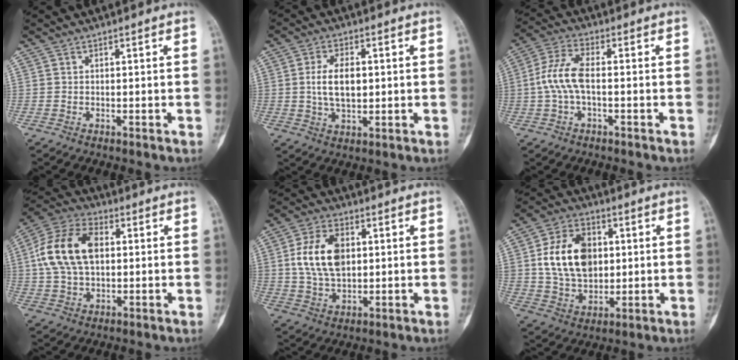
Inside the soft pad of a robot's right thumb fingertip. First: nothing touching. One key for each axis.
{"total": 7.8, "fx": 0.7, "fy": 4.2, "fz": 6.5, "tx": -0.115, "ty": -0.003, "tz": 0.014}
{"total": 7.9, "fx": -0.5, "fy": 3.4, "fz": 7.2, "tx": -0.170, "ty": 0.023, "tz": -0.013}
{"total": 15.2, "fx": 2.3, "fy": 9.6, "fz": 11.6, "tx": -0.220, "ty": 0.022, "tz": 0.037}
{"total": 11.9, "fx": 2.0, "fy": 7.4, "fz": 9.1, "tx": -0.161, "ty": 0.000, "tz": 0.041}
{"total": 15.5, "fx": 2.5, "fy": 10.9, "fz": 10.7, "tx": -0.154, "ty": -0.002, "tz": 0.048}